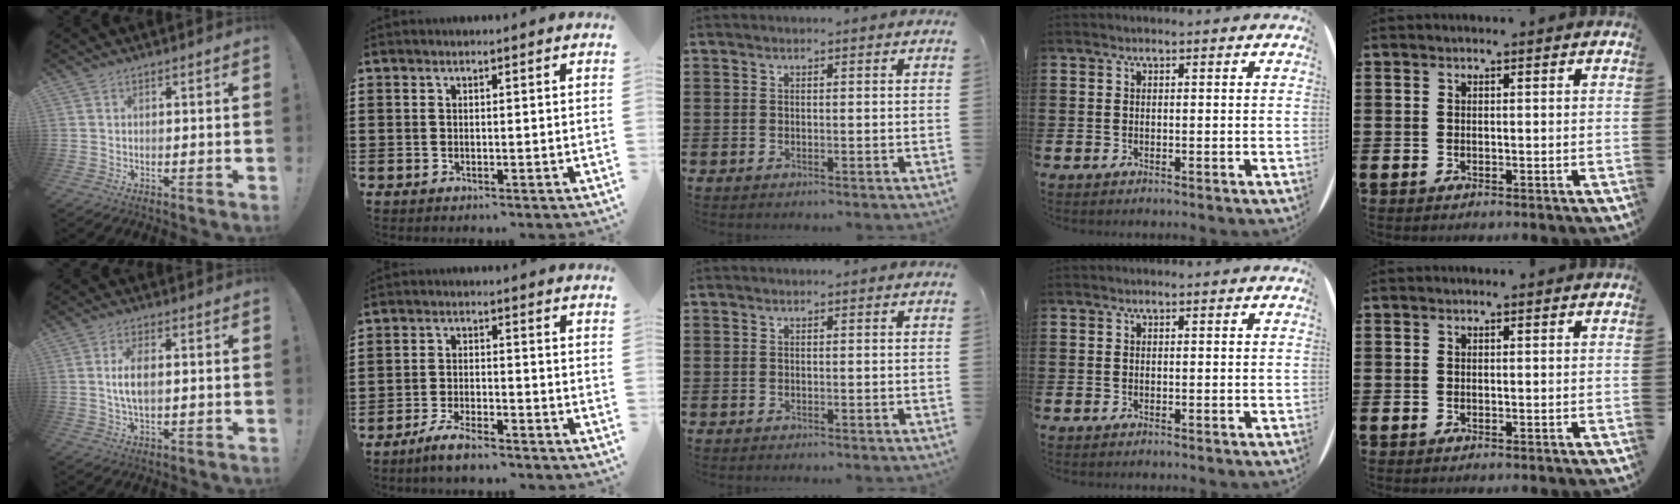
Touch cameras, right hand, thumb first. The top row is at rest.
{"thumb": {"total": 6.2, "force": [0.2, 2.7, 5.6], "torque": [-0.105, -0.002, 0.000]}, "index": {"total": 4.0, "force": [-3.6, 0.5, 1.6], "torque": [-0.035, 0.006, -0.072]}}